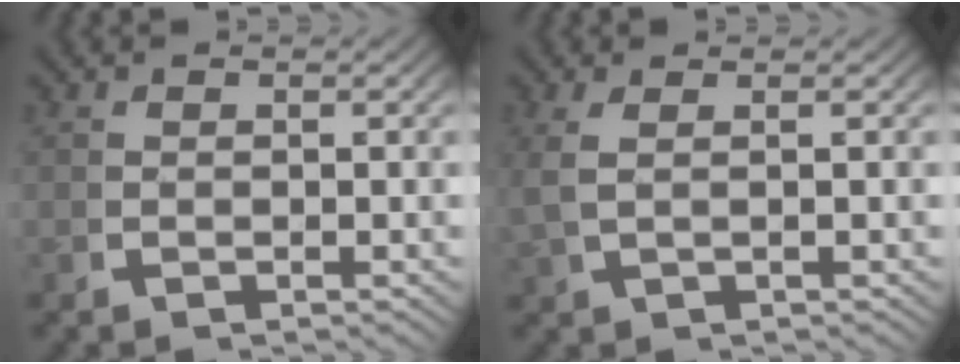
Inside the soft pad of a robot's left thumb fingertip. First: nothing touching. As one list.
[{"total": 1.9, "force": [0.7, 0.4, 1.7], "torque": [-0.050, 0.001, 0.022]}]